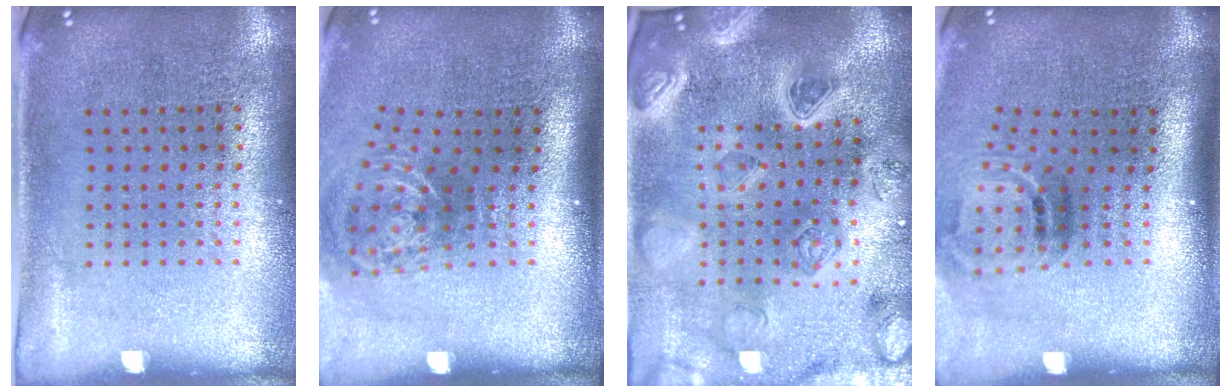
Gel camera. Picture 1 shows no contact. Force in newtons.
{"total": 2.1, "press": 1.3, "slide": 1.7}
{"total": 4.2, "press": 3.7, "slide": 1.8}
{"total": 1.9, "press": 1.2, "slide": 1.5}